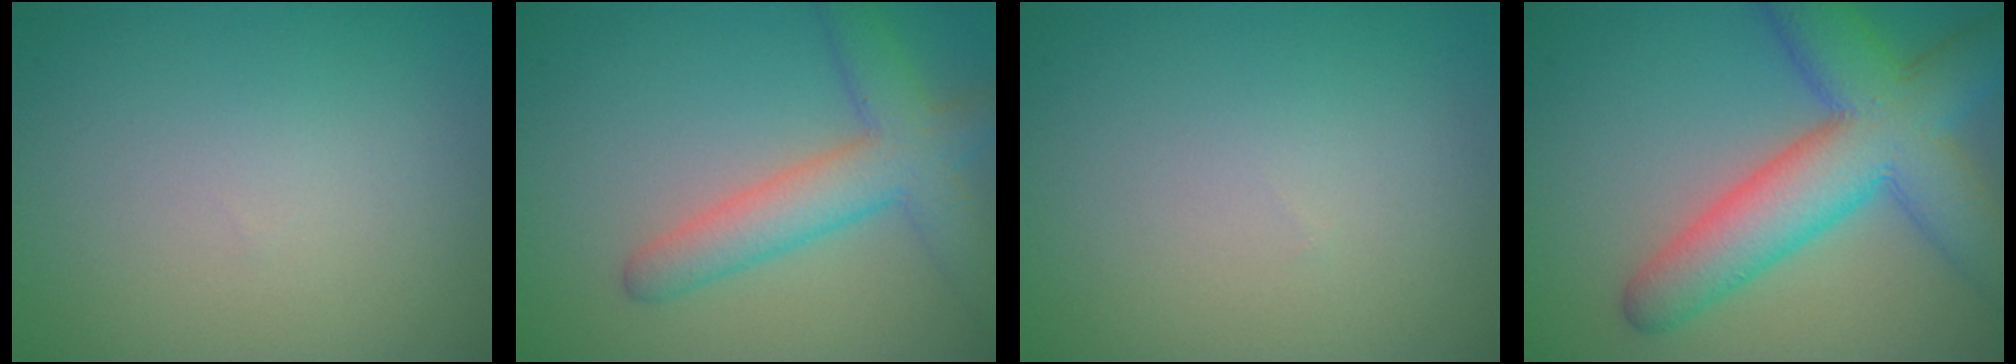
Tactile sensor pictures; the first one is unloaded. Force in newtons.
{"total": 5.1, "press": 5.1, "slide": 0.2}
{"total": 0.0}
{"total": 9.5, "press": 9.5, "slide": 0.3}